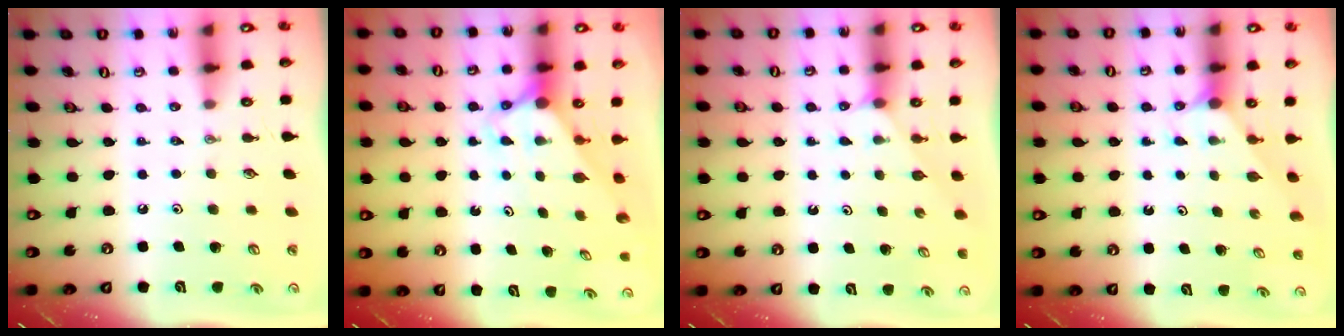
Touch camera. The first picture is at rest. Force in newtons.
{"total": 2.6, "press": 2.6, "slide": 0.0}
{"total": 2.1, "press": 2.0, "slide": 0.3}
{"total": 1.7, "press": 1.7, "slide": 0.2}